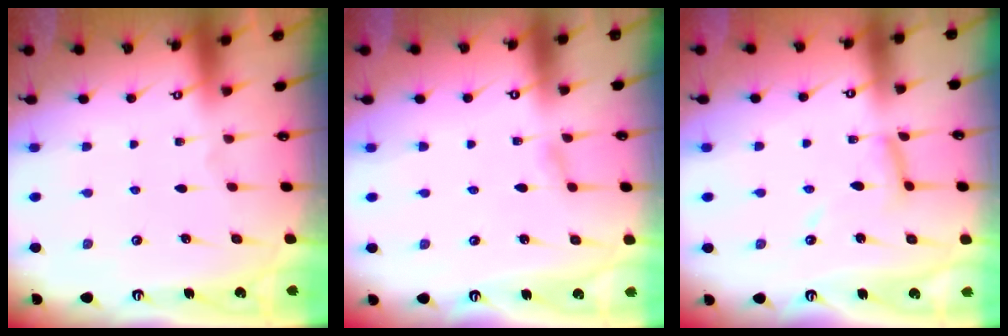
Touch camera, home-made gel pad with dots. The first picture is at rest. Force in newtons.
{"total": 2.0, "press": 2.0, "slide": 0.2}
{"total": 7.6, "press": 7.6, "slide": 0.2}